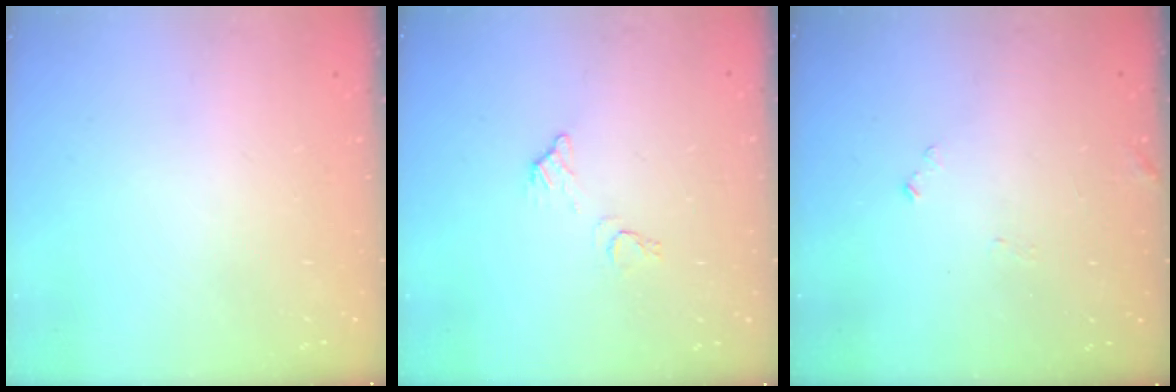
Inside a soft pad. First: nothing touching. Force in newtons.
{"total": 5.8, "press": 5.8, "slide": 0.4}
{"total": 6.6, "press": 6.6, "slide": 0.3}